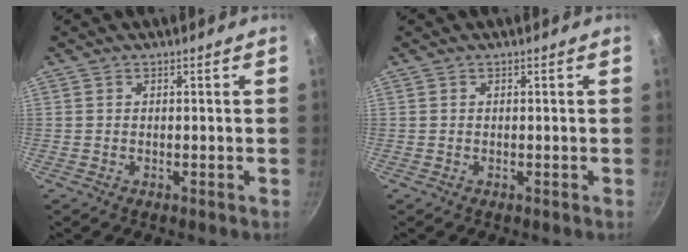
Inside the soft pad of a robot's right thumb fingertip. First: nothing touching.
{"total": 0.0}